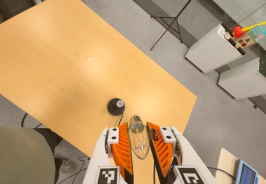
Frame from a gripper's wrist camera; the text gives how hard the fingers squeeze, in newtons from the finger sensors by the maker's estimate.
{"total": 15.8, "left": 17.2, "right": 14.4}